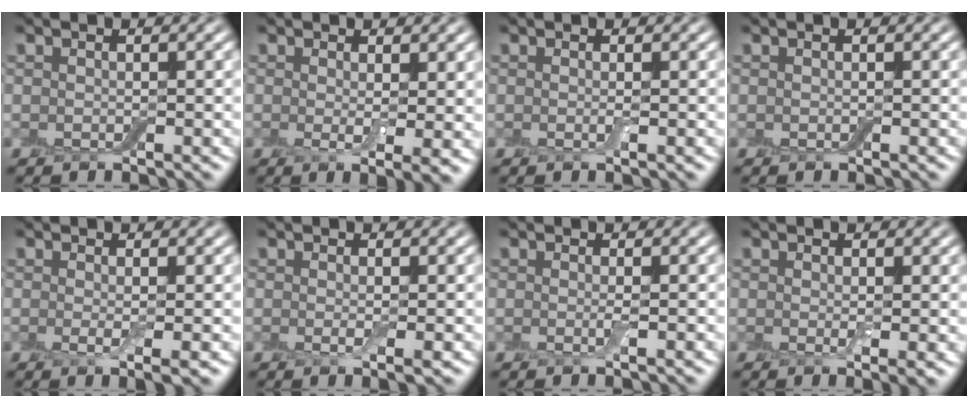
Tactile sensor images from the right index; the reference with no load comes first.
{"total": 3.1, "force": [0.4, 0.6, 3.0], "torque": [-0.043, -0.015, 0.010]}
{"total": 0.6, "force": [0.0, 0.0, 0.6], "torque": [-0.014, -0.005, -0.002]}
{"total": 0.0}
{"total": 2.1, "force": [0.0, 0.3, 2.0], "torque": [-0.034, -0.009, 0.000]}
{"total": 1.4, "force": [0.0, 0.2, 1.4], "torque": [-0.025, -0.006, -0.002]}
{"total": 1.0, "force": [-0.1, 0.1, 1.0], "torque": [-0.020, -0.005, -0.005]}
{"total": 1.5, "force": [0.2, 0.2, 1.4], "torque": [-0.021, -0.008, 0.003]}